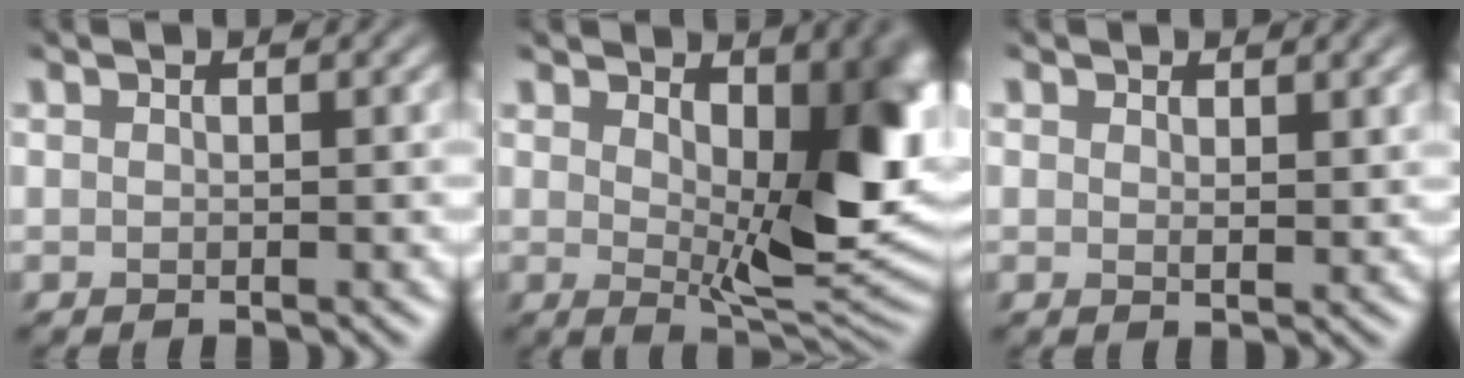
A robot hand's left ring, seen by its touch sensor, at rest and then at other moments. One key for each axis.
{"total": 11.2, "fx": 2.7, "fy": 5.3, "fz": 9.5, "tx": -0.118, "ty": -0.016, "tz": 0.047}
{"total": 1.2, "fx": 0.9, "fy": 0.5, "fz": 0.5, "tx": -0.005, "ty": -0.005, "tz": 0.015}